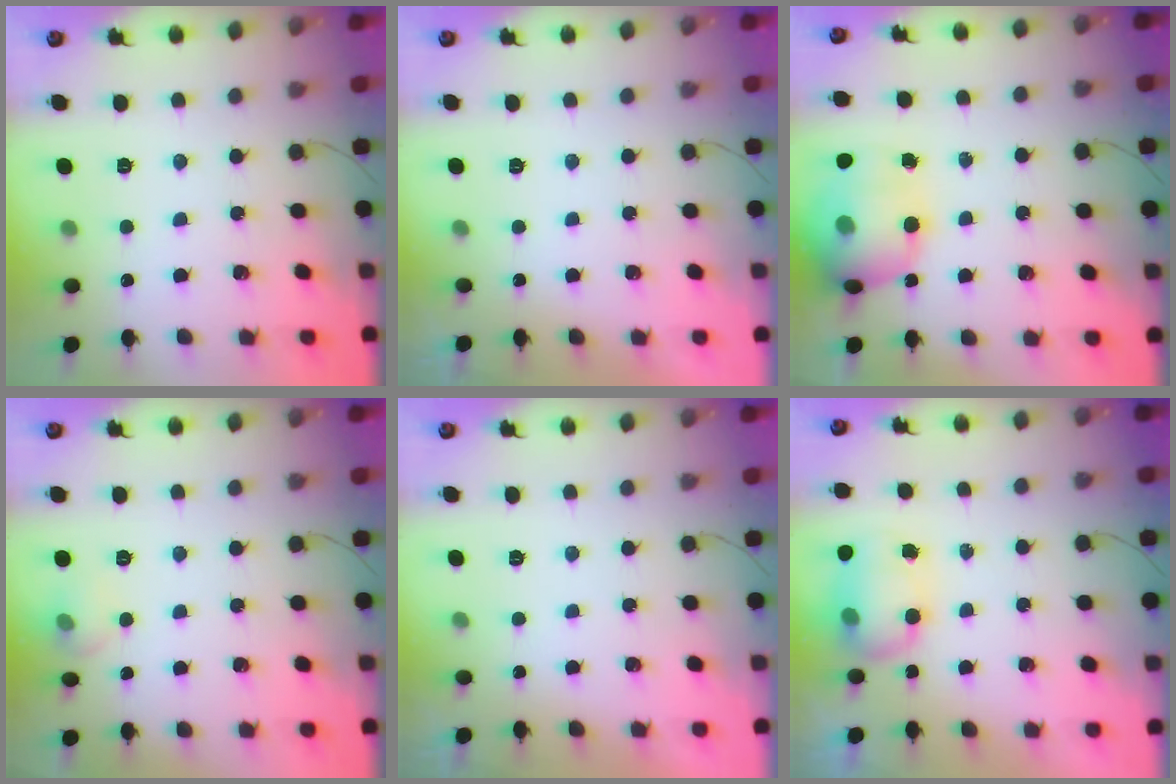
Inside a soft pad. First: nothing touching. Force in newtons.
{"total": 0.0}
{"total": 21.0, "press": 20.7, "slide": 3.6}
{"total": 7.0, "press": 6.8, "slide": 1.9}
{"total": 0.0}
{"total": 7.4, "press": 7.3, "slide": 0.9}